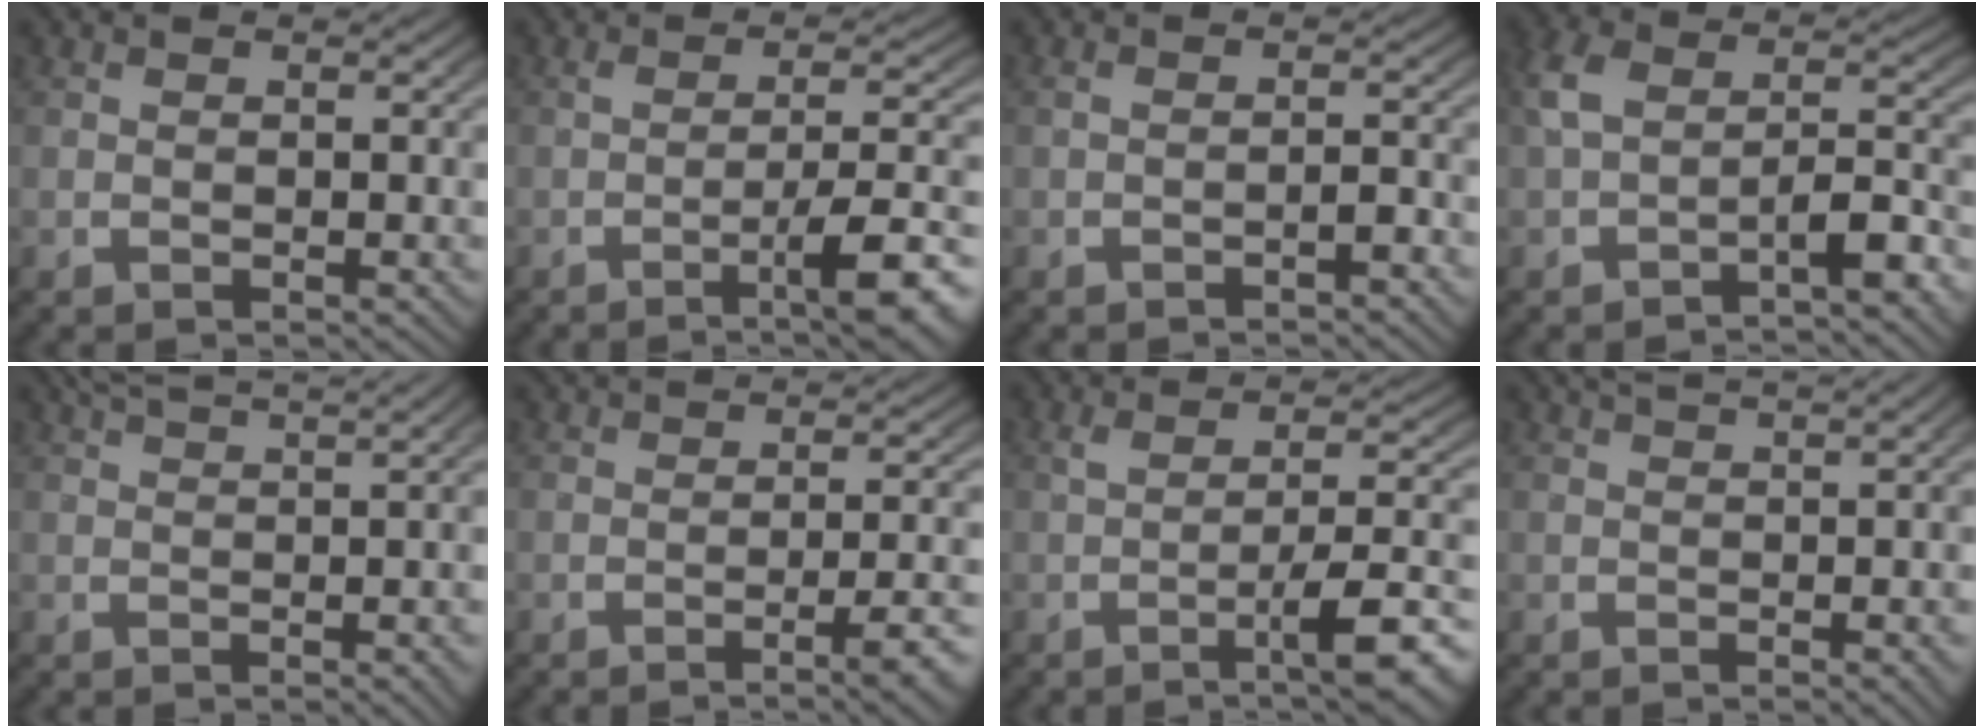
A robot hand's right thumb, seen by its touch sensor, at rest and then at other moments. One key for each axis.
{"total": 6.6, "fx": -2.3, "fy": 2.0, "fz": 5.8, "tx": -0.085, "ty": -0.003, "tz": -0.033}
{"total": 1.4, "fx": -1.2, "fy": 0.3, "fz": 0.8, "tx": -0.015, "ty": -0.002, "tz": -0.015}
{"total": 5.3, "fx": -1.9, "fy": 2.8, "fz": 4.1, "tx": -0.087, "ty": -0.008, "tz": -0.018}
{"total": 3.6, "fx": 2.7, "fy": 0.4, "fz": 2.4, "tx": -0.030, "ty": 0.004, "tz": 0.045}
{"total": 3.7, "fx": -1.4, "fy": 0.7, "fz": 3.3, "tx": -0.046, "ty": 0.009, "tz": -0.026}
{"total": 6.1, "fx": -1.7, "fy": 1.8, "fz": 5.6, "tx": -0.081, "ty": 0.002, "tz": -0.022}
{"total": 2.5, "fx": 1.6, "fy": 0.1, "fz": 1.9, "tx": -0.023, "ty": 0.003, "tz": 0.026}